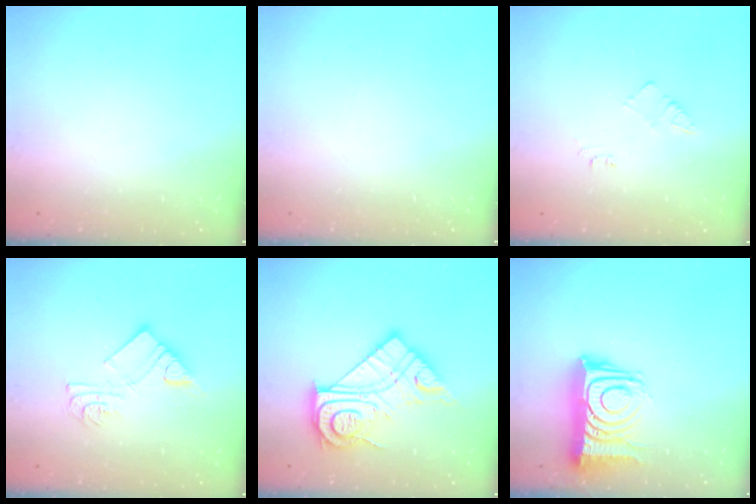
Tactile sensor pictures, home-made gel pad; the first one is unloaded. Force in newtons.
{"total": 1.8, "press": 1.7, "slide": 0.1}
{"total": 4.2, "press": 4.2, "slide": 0.6}
{"total": 11.2, "press": 11.2, "slide": 0.9}
{"total": 20.0, "press": 20.0, "slide": 1.6}
{"total": 15.4, "press": 15.4, "slide": 1.0}